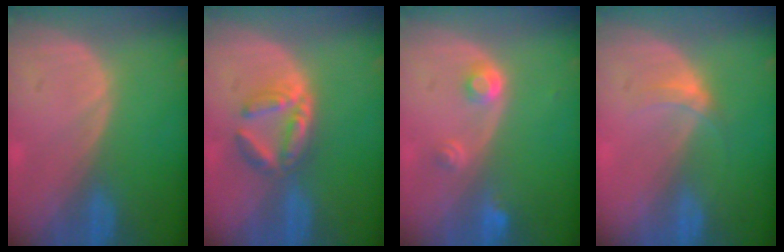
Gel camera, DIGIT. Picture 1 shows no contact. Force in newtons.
{"total": 5.3, "press": 5.2, "slide": 0.8}
{"total": 2.9, "press": 2.7, "slide": 1.0}
{"total": 2.6, "press": 2.2, "slide": 1.4}